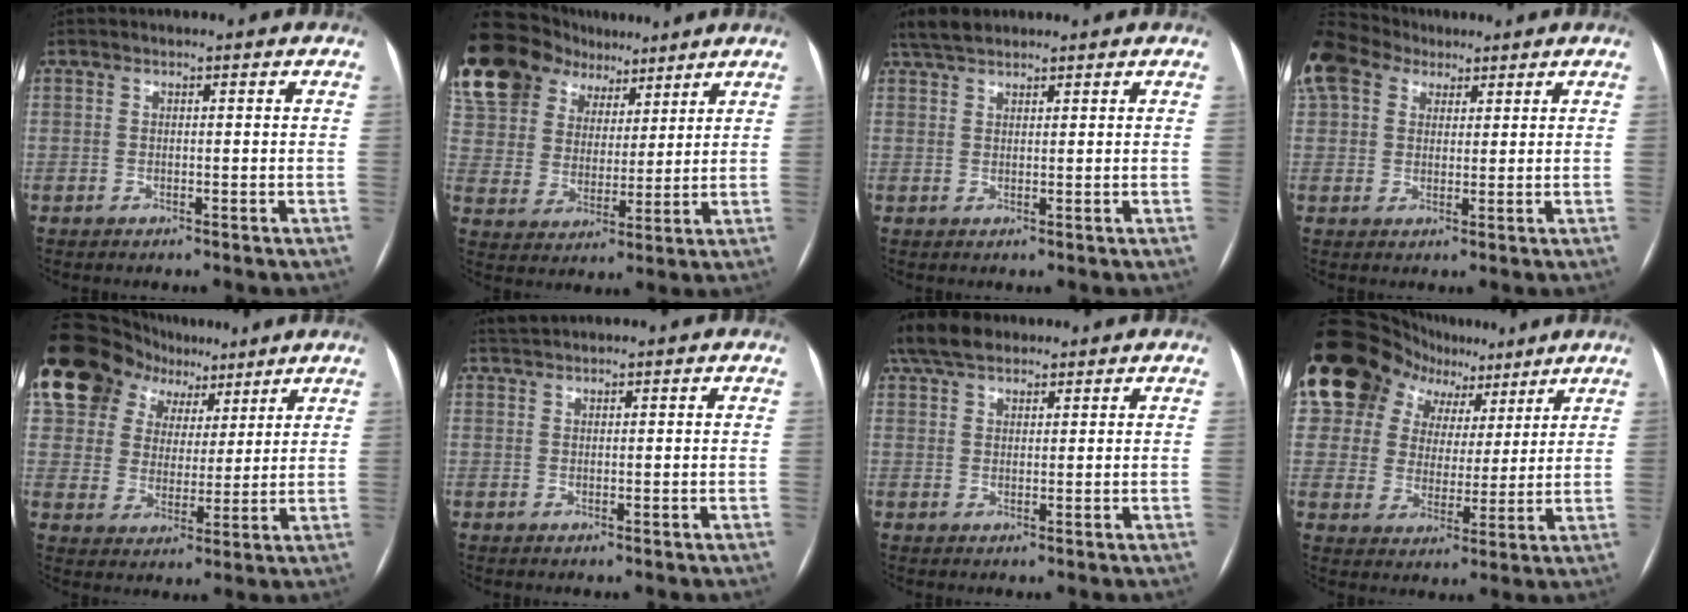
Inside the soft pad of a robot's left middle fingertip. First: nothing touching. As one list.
[{"total": 26.6, "force": [17.8, 16.2, 11.3], "torque": [-0.316, 0.088, 0.329]}, {"total": 4.4, "force": [3.7, 1.5, 1.9], "torque": [-0.048, 0.021, 0.073]}, {"total": 13.5, "force": [8.3, 8.9, 5.8], "torque": [-0.163, 0.064, 0.158]}, {"total": 19.2, "force": [12.3, 12.9, 7.3], "torque": [-0.161, 0.071, 0.216]}, {"total": 1.8, "force": [1.8, 0.0, 0.5], "torque": [-0.015, 0.017, 0.038]}, {"total": 6.8, "force": [5.3, 2.9, 3.1], "torque": [-0.072, 0.030, 0.102]}, {"total": 15.5, "force": [10.1, 10.5, 5.2], "torque": [-0.086, 0.052, 0.160]}]